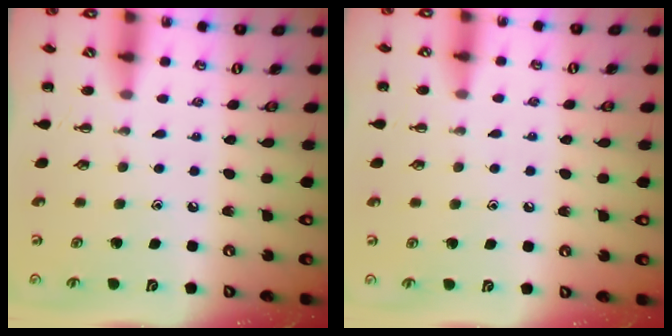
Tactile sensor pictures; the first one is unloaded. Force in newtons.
{"total": 3.7, "press": 3.5, "slide": 1.3}